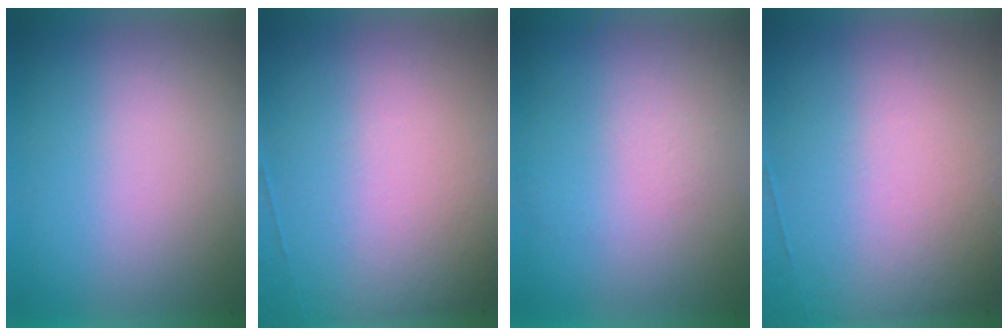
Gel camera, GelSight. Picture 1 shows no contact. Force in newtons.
{"total": 1.7}
{"total": 1.3}
{"total": 1.7}